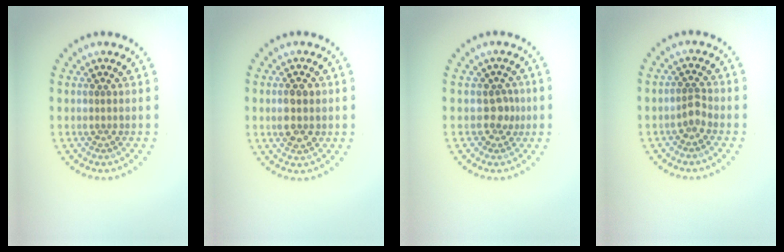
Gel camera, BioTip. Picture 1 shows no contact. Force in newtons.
{"total": 2.9, "press": 2.9, "slide": 0.1}
{"total": 1.9, "press": 1.4, "slide": 1.2}
{"total": 1.4, "press": 1.2, "slide": 0.8}